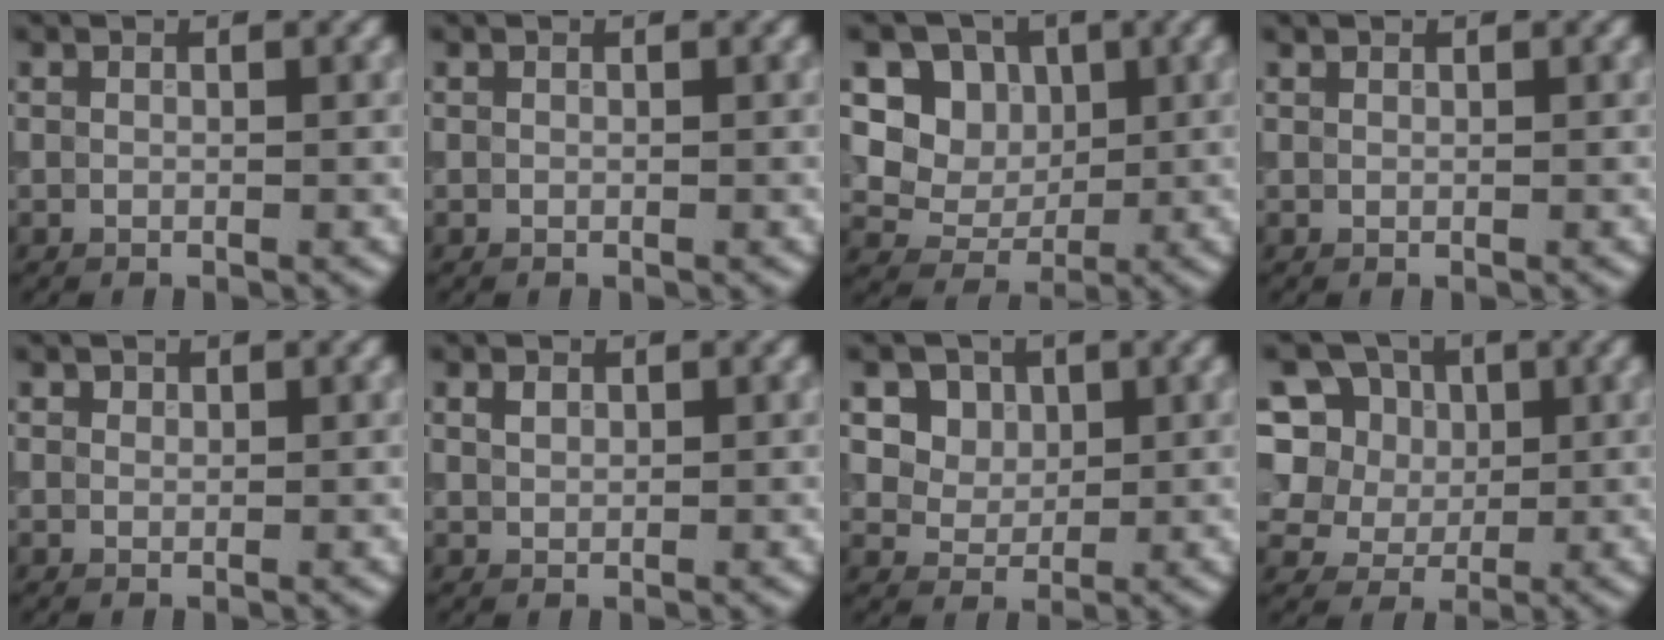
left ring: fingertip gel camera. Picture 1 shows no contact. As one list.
[{"total": 0.0}, {"total": 7.5, "force": [3.1, 6.2, 2.9], "torque": [-0.058, -0.002, 0.049]}, {"total": 0.0}, {"total": 0.6, "force": [0.5, 0.3, -0.1], "torque": [0.000, -0.002, 0.003]}, {"total": 0.8, "force": [0.5, 0.5, 0.3], "torque": [-0.006, 0.003, 0.009]}, {"total": 7.2, "force": [3.8, 5.4, 3.0], "torque": [-0.055, 0.006, 0.056]}, {"total": 10.9, "force": [4.8, 8.5, 5.0], "torque": [-0.109, 0.034, 0.060]}]